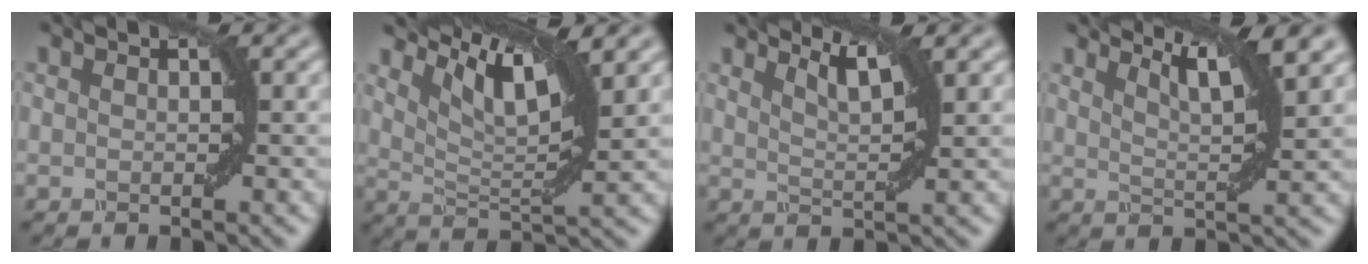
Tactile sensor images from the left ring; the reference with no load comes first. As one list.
[{"total": 7.0, "force": [4.2, 1.8, 5.3], "torque": [-0.099, 0.004, 0.083]}, {"total": 3.1, "force": [2.3, 0.7, 2.0], "torque": [-0.034, 0.004, 0.035]}, {"total": 4.5, "force": [3.1, 0.8, 3.2], "torque": [-0.049, 0.007, 0.052]}]